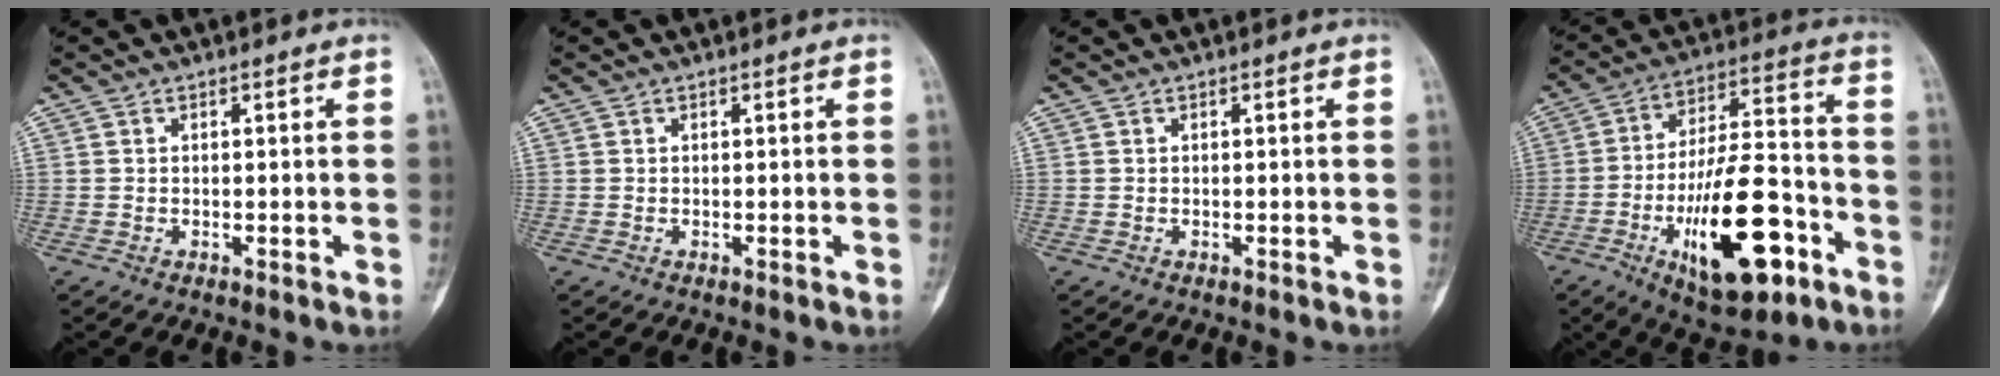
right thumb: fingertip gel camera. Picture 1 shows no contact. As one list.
[{"total": 0.0}, {"total": 0.0}, {"total": 21.9, "force": [-8.8, 8.9, 17.9], "torque": [-0.287, 0.046, -0.132]}]